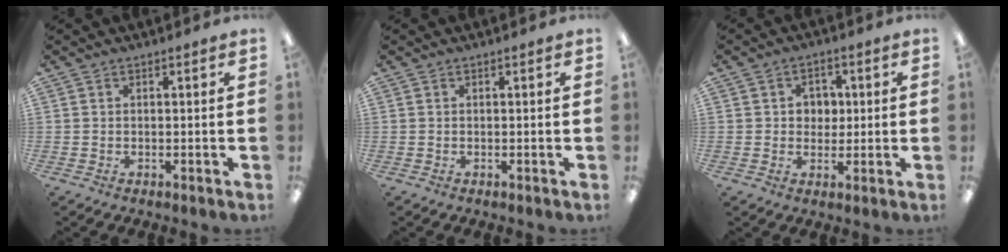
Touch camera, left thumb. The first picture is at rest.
{"total": 0.0}
{"total": 4.1, "force": [0.7, 3.7, 1.5], "torque": [-0.016, 0.003, 0.004]}